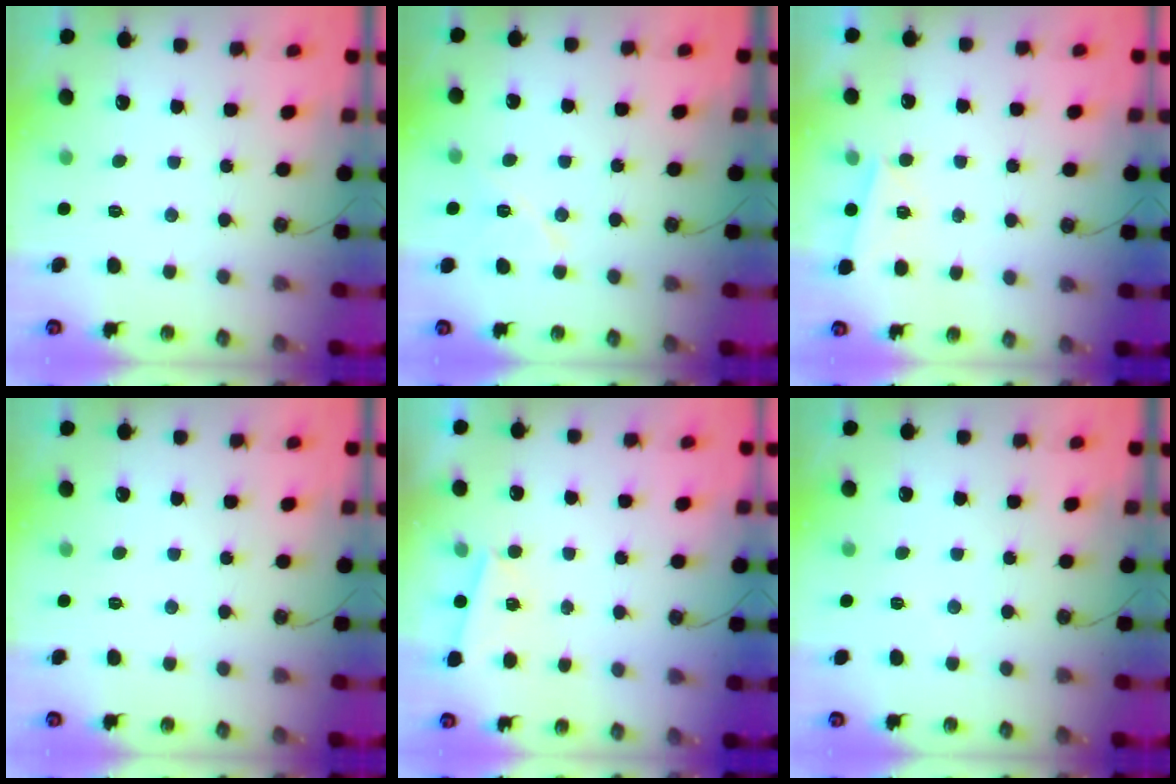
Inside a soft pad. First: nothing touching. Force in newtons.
{"total": 9.0, "press": 8.5, "slide": 3.0}
{"total": 3.5, "press": 2.7, "slide": 2.1}
{"total": 0.0}
{"total": 2.1, "press": 1.7, "slide": 1.3}
{"total": 2.0, "press": 2.0, "slide": 0.4}